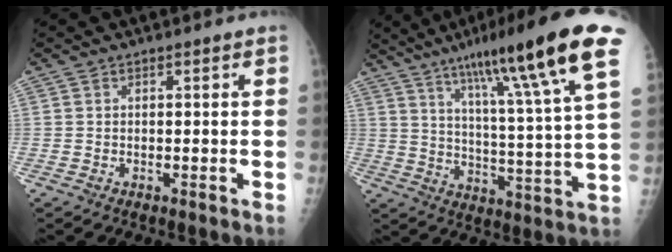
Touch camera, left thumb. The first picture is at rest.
{"total": 23.3, "force": [13.6, 1.7, 18.9], "torque": [-0.275, -0.035, 0.200]}